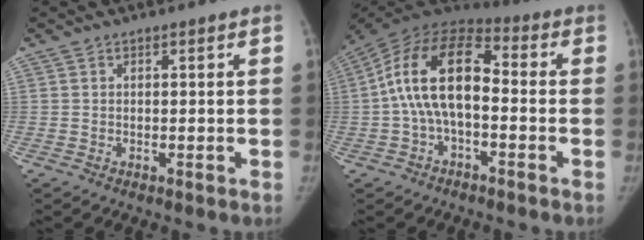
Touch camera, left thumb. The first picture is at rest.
{"total": 15.5, "force": [-1.1, 8.3, 13.1], "torque": [-0.238, 0.047, -0.031]}